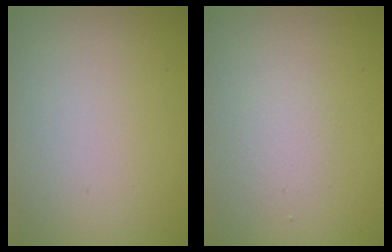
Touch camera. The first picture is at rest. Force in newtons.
{"total": 1.2, "press": 1.2, "slide": 0.0}